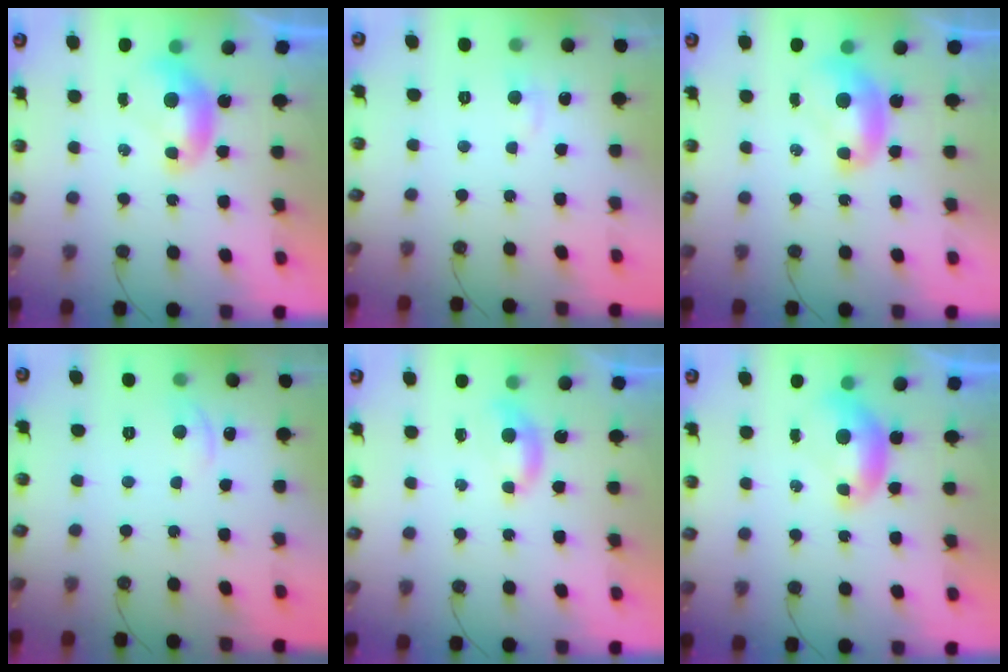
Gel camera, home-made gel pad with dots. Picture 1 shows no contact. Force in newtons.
{"total": 1.6, "press": 1.5, "slide": 0.6}
{"total": 1.6, "press": 1.5, "slide": 0.1}
{"total": 0.8, "press": 0.2, "slide": 0.8}
{"total": 1.6, "press": 1.5, "slide": 0.5}
{"total": 0.0}